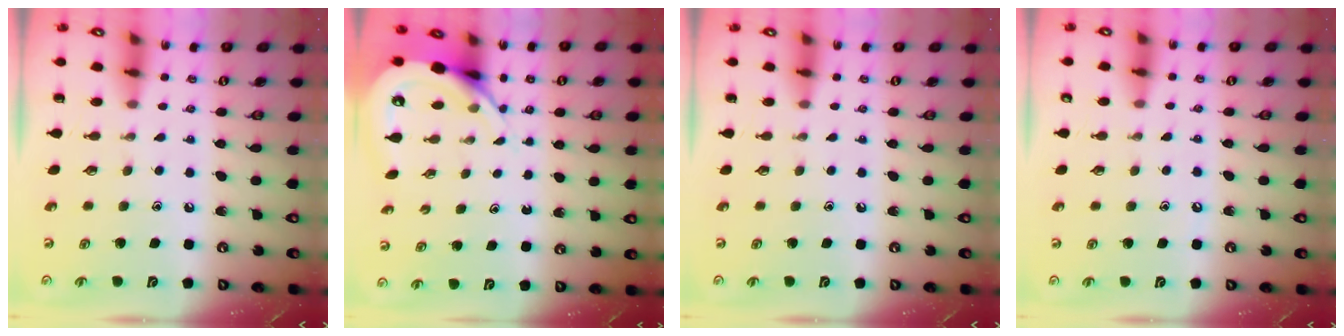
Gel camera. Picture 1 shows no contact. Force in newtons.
{"total": 6.1, "press": 6.0, "slide": 0.8}
{"total": 0.0}
{"total": 5.0, "press": 5.0, "slide": 0.6}